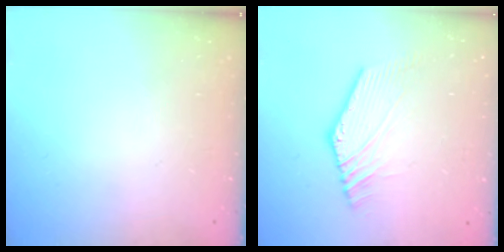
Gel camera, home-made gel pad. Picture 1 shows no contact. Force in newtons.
{"total": 0.6, "press": 0.0, "slide": 0.6}